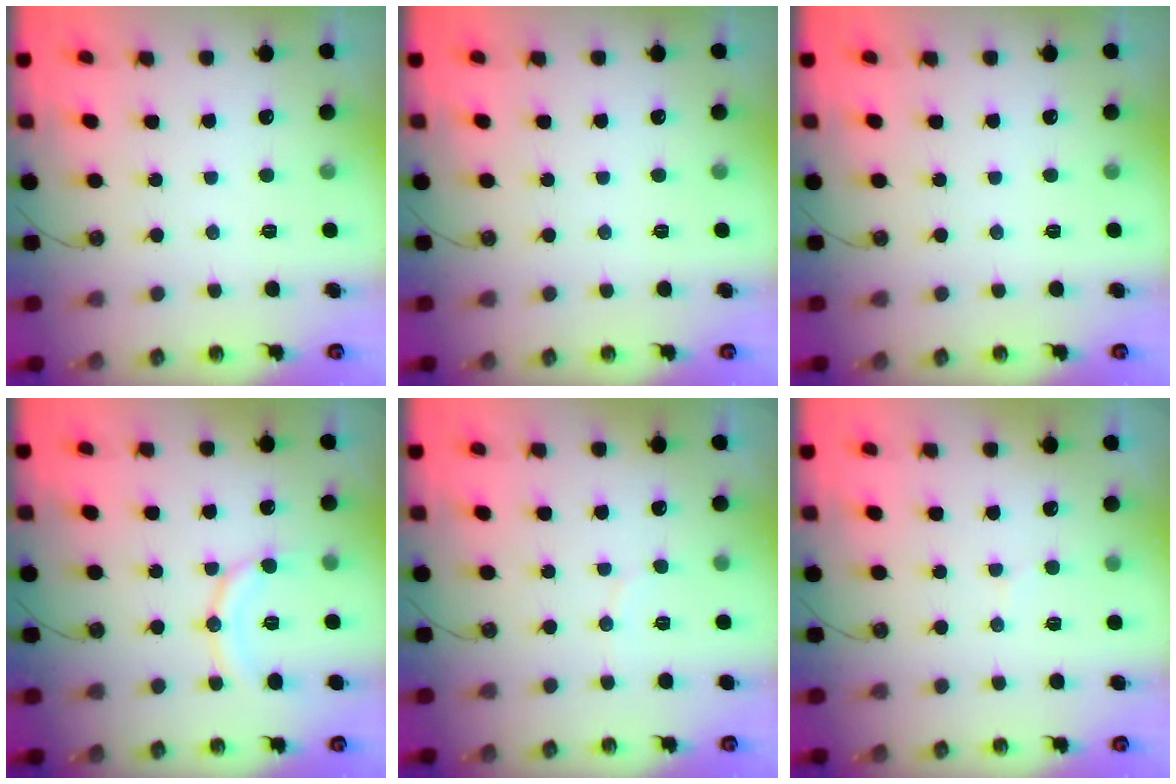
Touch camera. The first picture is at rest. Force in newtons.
{"total": 0.0}
{"total": 0.0}
{"total": 11.3, "press": 11.2, "slide": 0.8}
{"total": 3.8, "press": 3.7, "slide": 0.4}
{"total": 4.8, "press": 4.8, "slide": 0.4}